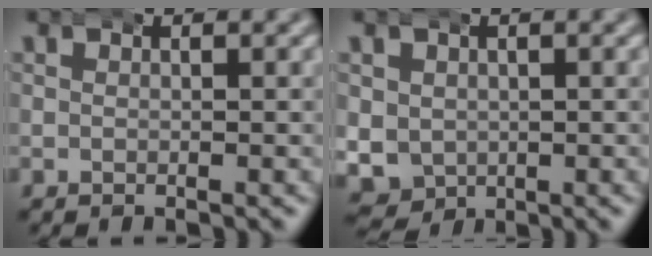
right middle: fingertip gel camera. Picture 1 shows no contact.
{"total": 7.9, "force": [-1.7, 7.2, 2.8], "torque": [-0.096, -0.042, -0.020]}